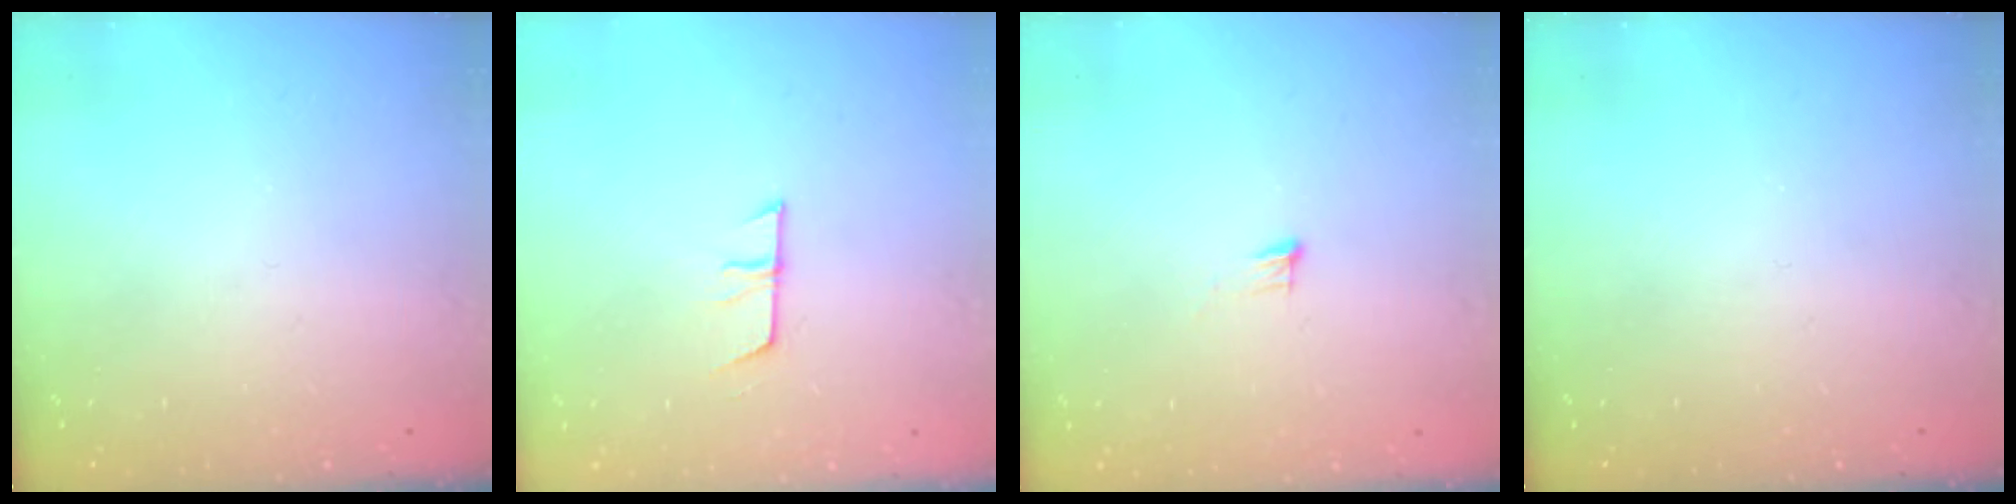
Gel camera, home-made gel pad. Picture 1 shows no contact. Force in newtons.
{"total": 7.2, "press": 7.1, "slide": 0.5}
{"total": 4.3, "press": 4.1, "slide": 1.0}
{"total": 0.0}